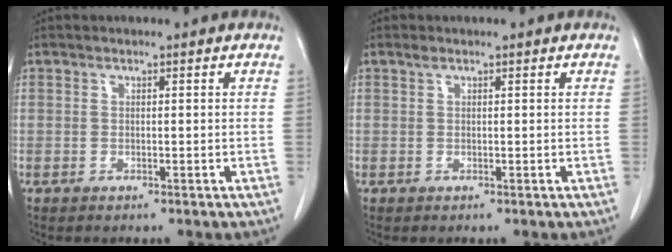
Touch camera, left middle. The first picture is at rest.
{"total": 0.6, "force": [0.4, 0.2, 0.4], "torque": [-0.015, 0.015, 0.009]}